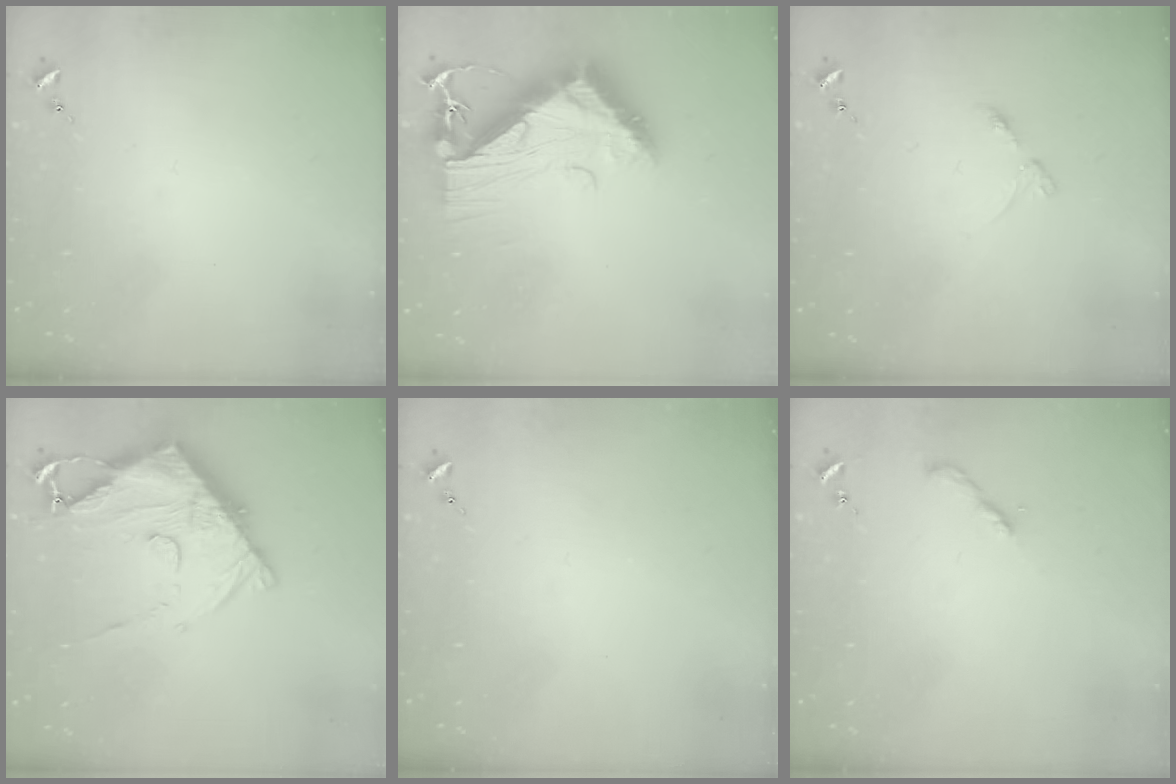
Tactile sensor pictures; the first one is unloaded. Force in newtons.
{"total": 13.5, "press": 13.5, "slide": 1.2}
{"total": 3.5, "press": 3.5, "slide": 0.4}
{"total": 15.2, "press": 15.1, "slide": 1.6}
{"total": 0.0}
{"total": 2.2, "press": 2.2, "slide": 0.2}